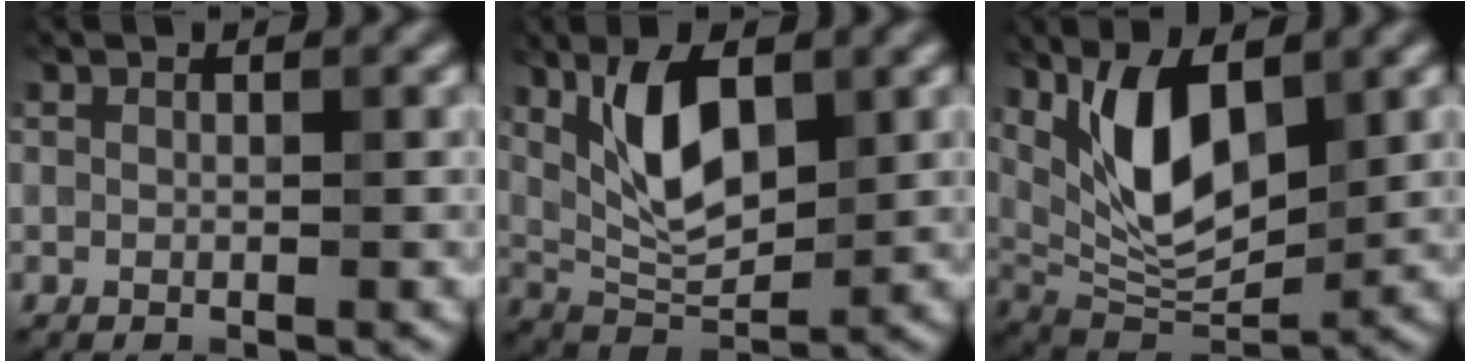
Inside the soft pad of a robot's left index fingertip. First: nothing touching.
{"total": 6.5, "force": [2.1, 2.9, 5.4], "torque": [-0.101, 0.000, 0.042]}
{"total": 7.7, "force": [2.9, 3.4, 6.3], "torque": [-0.119, -0.015, 0.053]}